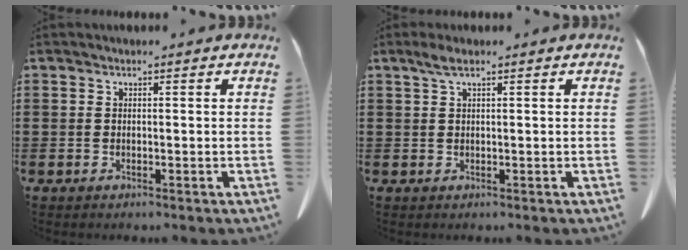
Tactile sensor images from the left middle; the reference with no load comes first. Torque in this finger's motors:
{"motor_torque": [0.63, 0.09, 0.00, 0.03]}